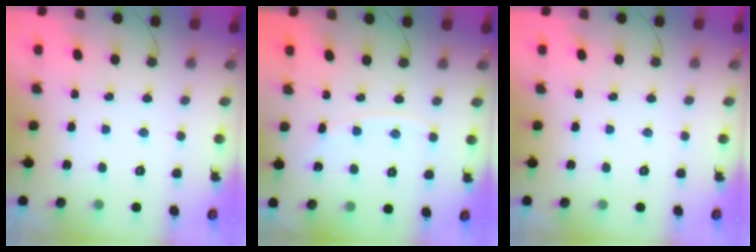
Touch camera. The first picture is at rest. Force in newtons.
{"total": 5.4, "press": 5.3, "slide": 0.9}
{"total": 0.0}